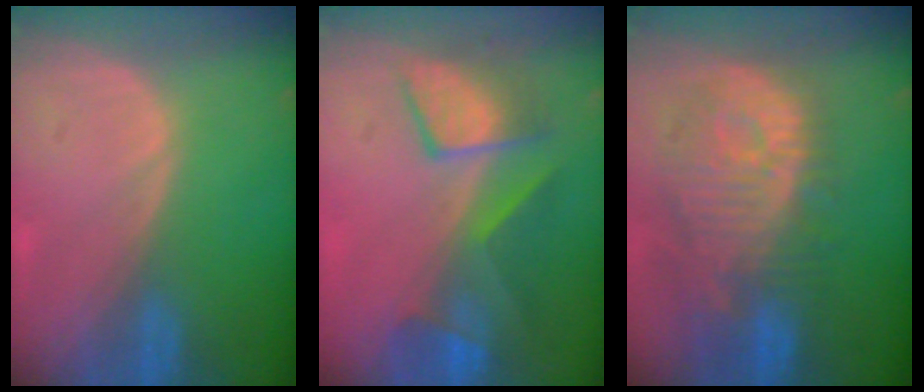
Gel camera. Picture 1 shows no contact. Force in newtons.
{"total": 7.7, "press": 7.6, "slide": 1.2}
{"total": 12.2, "press": 11.0, "slide": 5.3}